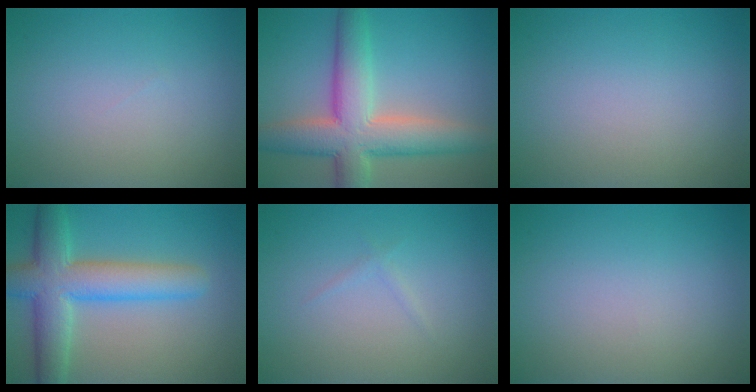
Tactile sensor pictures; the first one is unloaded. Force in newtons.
{"total": 8.3, "press": 8.3, "slide": 0.8}
{"total": 0.0}
{"total": 7.7, "press": 7.7, "slide": 0.3}
{"total": 0.6, "press": 0.6, "slide": 0.0}
{"total": 0.0}